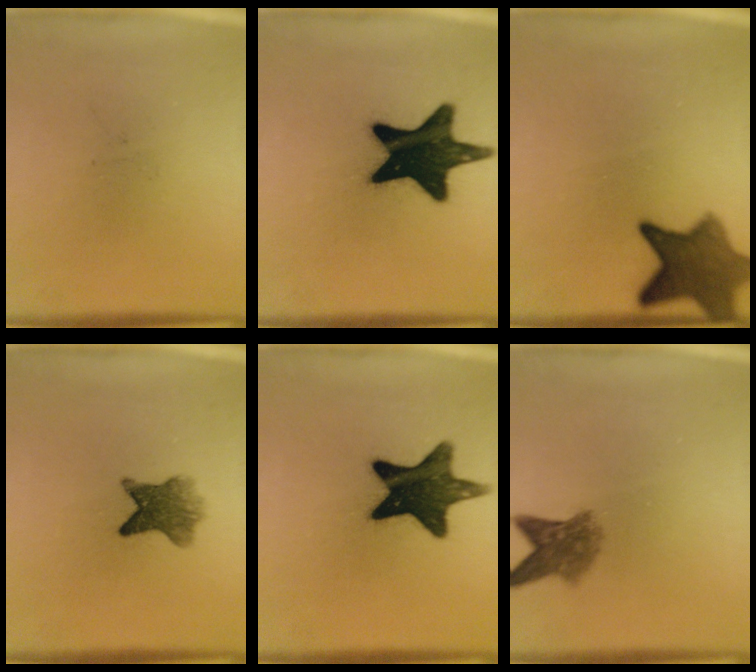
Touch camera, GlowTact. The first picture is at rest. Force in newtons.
{"total": 19.6}
{"total": 9.3}
{"total": 6.0}
{"total": 15.3}
{"total": 4.9}